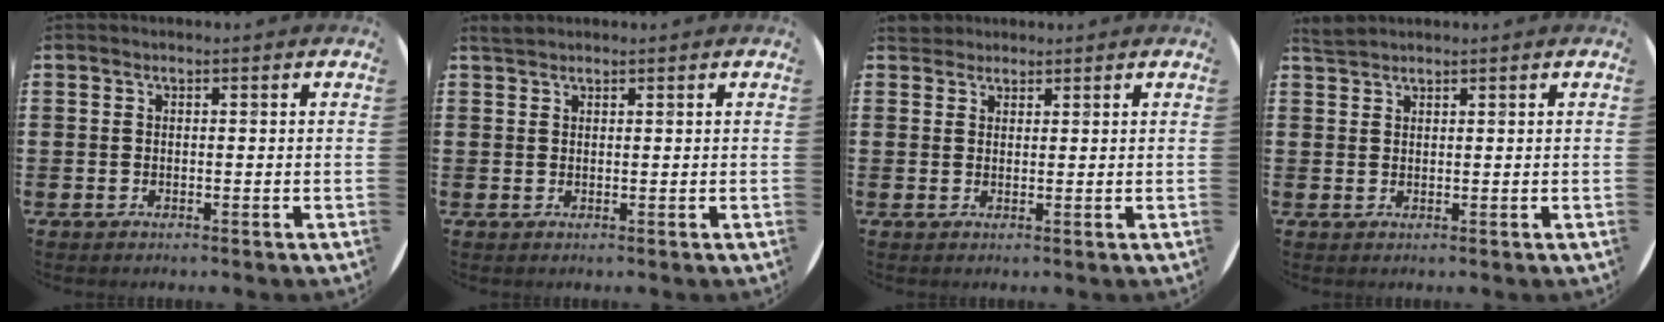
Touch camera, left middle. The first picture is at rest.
{"total": 1.1, "force": [1.1, 0.2, 0.1], "torque": [-0.005, 0.002, 0.021]}
{"total": 2.1, "force": [1.9, 0.8, 0.0], "torque": [0.004, 0.002, 0.037]}
{"total": 1.5, "force": [1.5, 0.1, 0.1], "torque": [-0.006, 0.002, 0.030]}